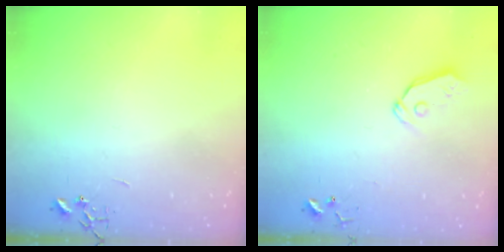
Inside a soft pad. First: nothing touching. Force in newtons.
{"total": 6.0, "press": 6.0, "slide": 0.5}